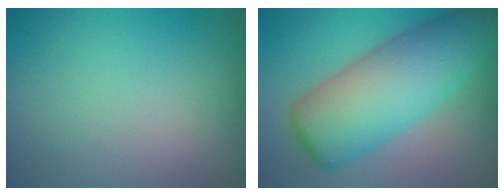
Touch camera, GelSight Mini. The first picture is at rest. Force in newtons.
{"total": 8.9, "press": 8.9, "slide": 0.2}